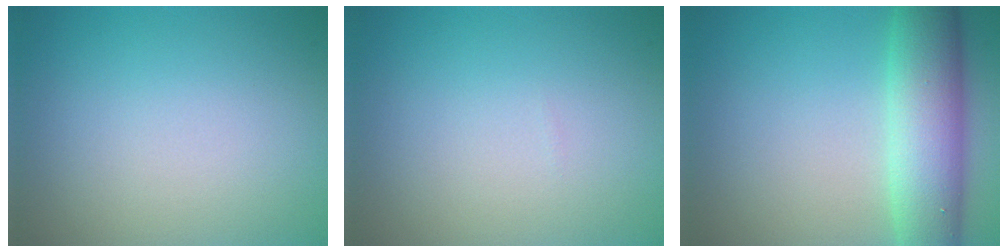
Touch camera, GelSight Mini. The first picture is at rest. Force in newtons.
{"total": 0.0}
{"total": 7.2, "press": 7.2, "slide": 0.4}